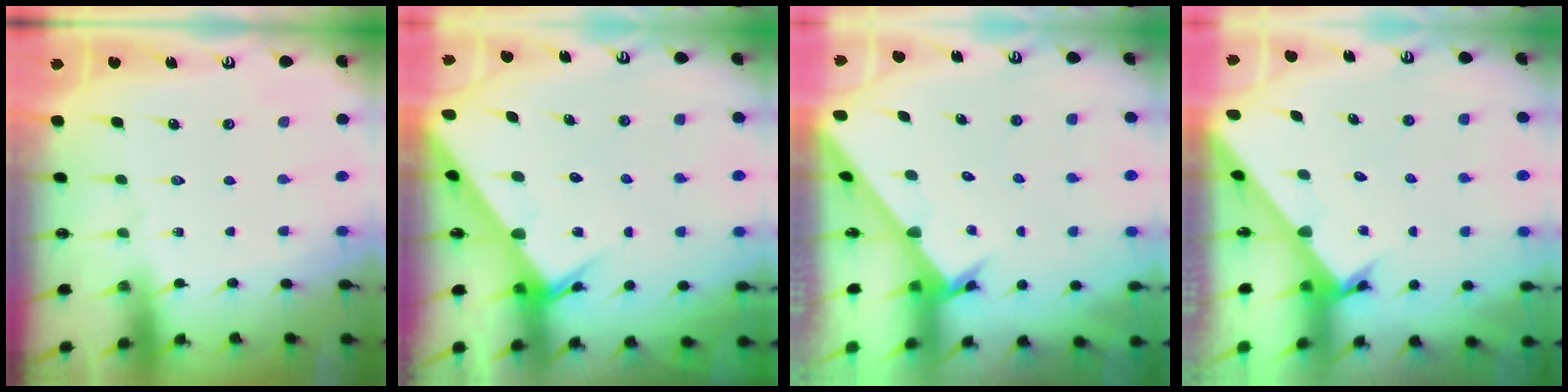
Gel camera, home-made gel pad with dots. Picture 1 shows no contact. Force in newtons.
{"total": 4.1, "press": 4.1, "slide": 0.3}
{"total": 2.7, "press": 2.7, "slide": 0.3}
{"total": 2.1, "press": 2.1, "slide": 0.2}